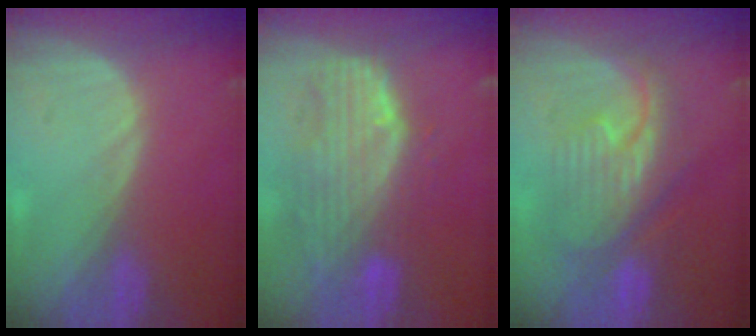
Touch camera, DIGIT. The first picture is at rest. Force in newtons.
{"total": 10.5, "press": 9.1, "slide": 5.4}
{"total": 8.3, "press": 8.3, "slide": 0.2}